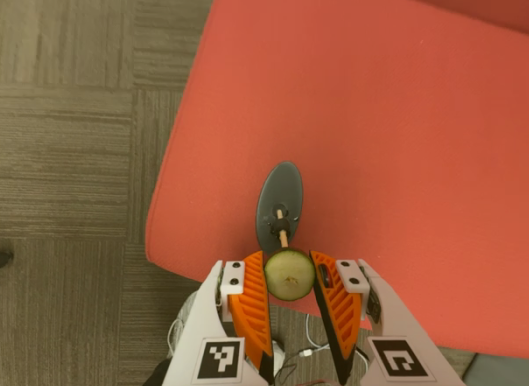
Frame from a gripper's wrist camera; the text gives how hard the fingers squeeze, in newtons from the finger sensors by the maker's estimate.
{"total": 7.8, "left": 7.6, "right": 7.9}